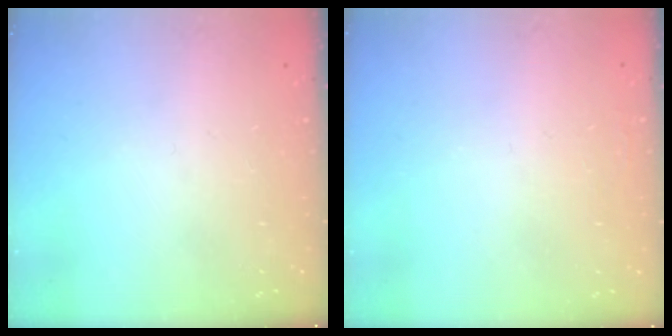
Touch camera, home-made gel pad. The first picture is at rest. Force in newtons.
{"total": 1.8, "press": 1.7, "slide": 0.4}